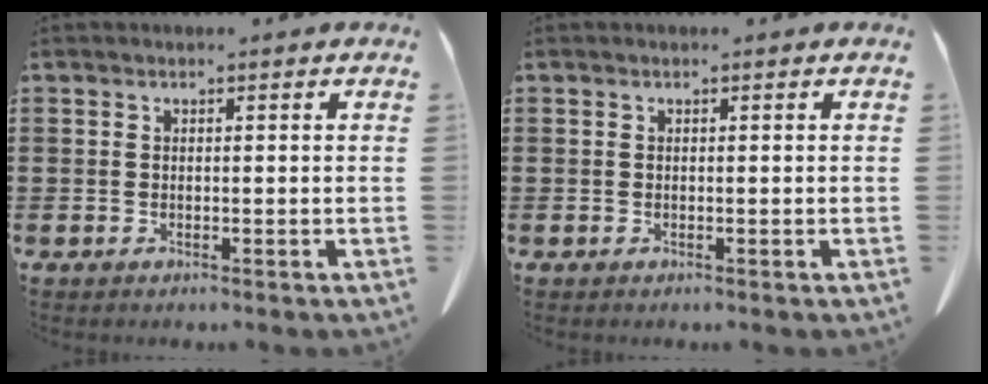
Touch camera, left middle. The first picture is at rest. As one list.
[{"total": 0.0}]